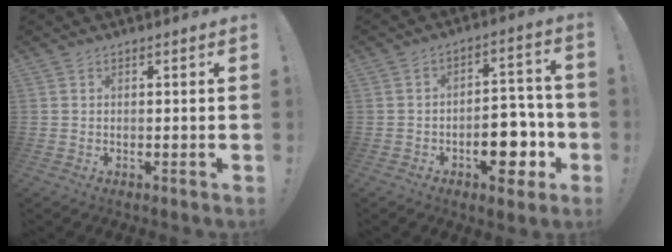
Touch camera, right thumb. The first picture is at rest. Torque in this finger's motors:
{"motor_torque": [1.55, 1.84, 1.11, -0.92, 0.40]}